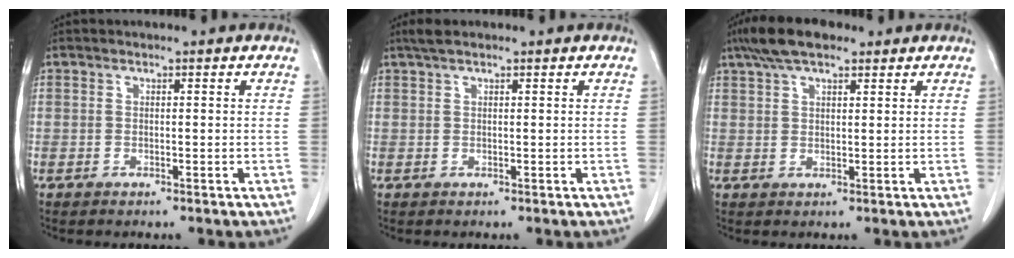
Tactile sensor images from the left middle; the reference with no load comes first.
{"total": 2.2, "force": [1.7, 0.4, 1.3], "torque": [-0.030, 0.017, 0.032]}
{"total": 7.2, "force": [5.2, 2.3, 4.5], "torque": [-0.090, 0.022, 0.093]}